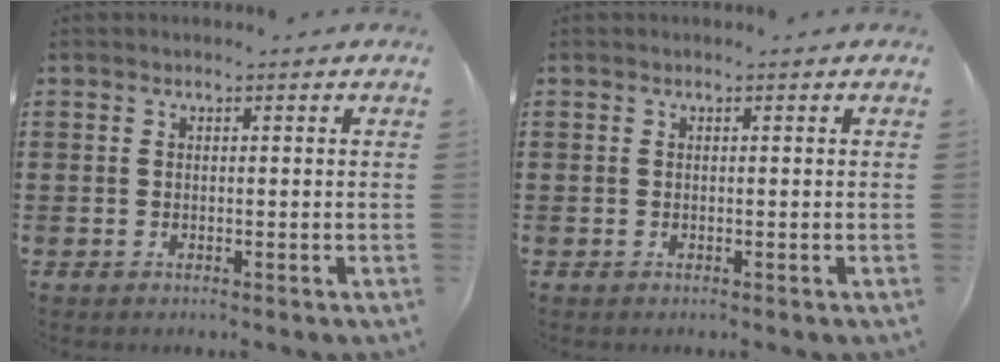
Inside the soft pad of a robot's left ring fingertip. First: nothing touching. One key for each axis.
{"total": 0.0}